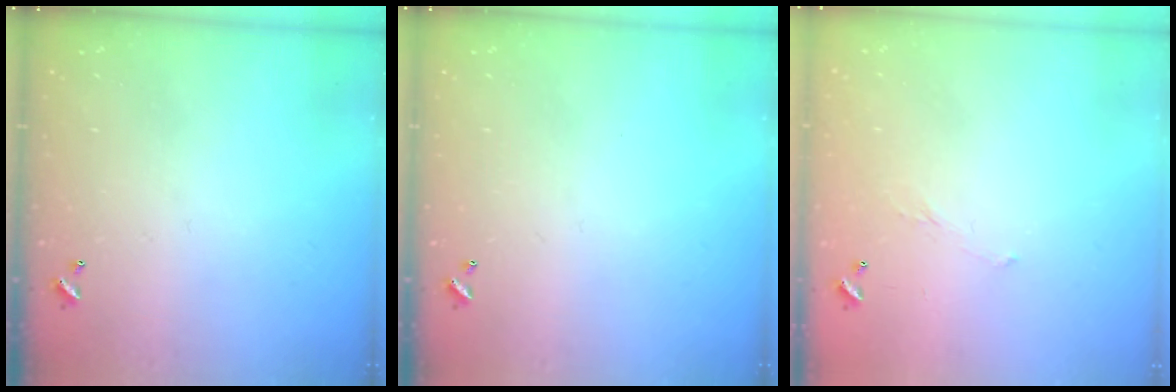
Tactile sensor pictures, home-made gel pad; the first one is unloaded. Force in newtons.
{"total": 0.0}
{"total": 5.4, "press": 5.4, "slide": 0.8}